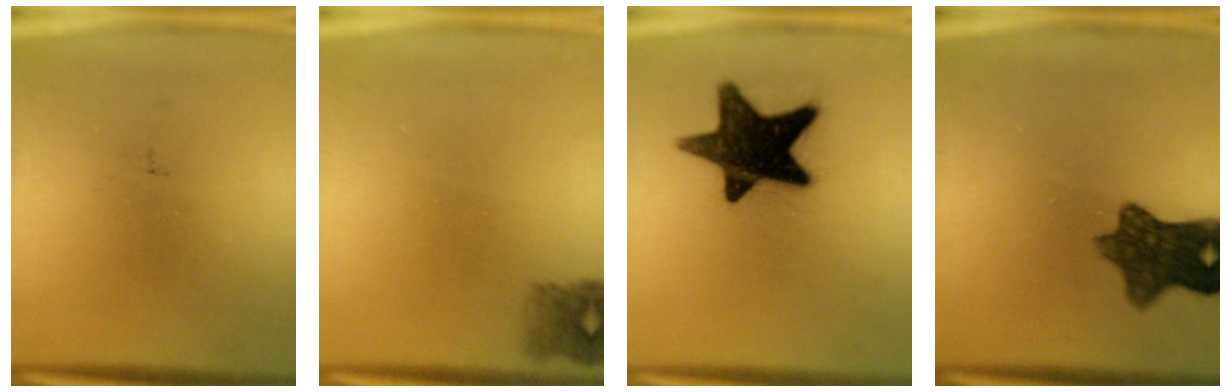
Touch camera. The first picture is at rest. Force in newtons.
{"total": 2.3}
{"total": 17.7}
{"total": 9.0}